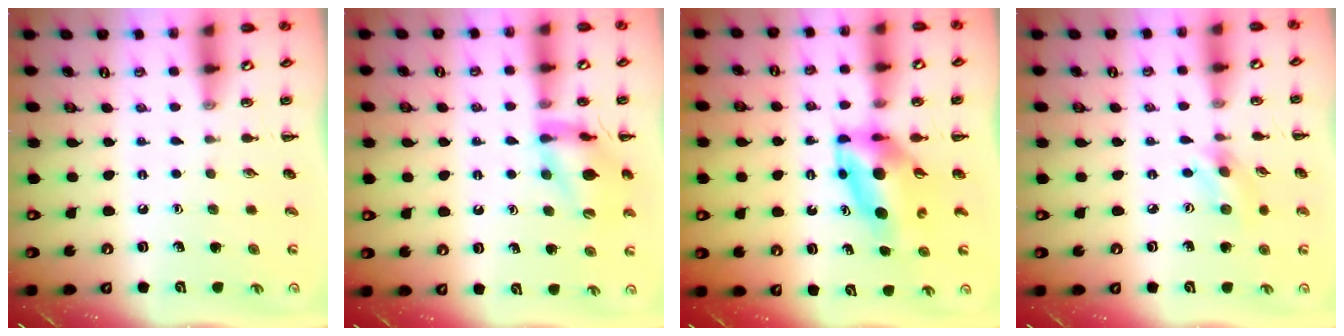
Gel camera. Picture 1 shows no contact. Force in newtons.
{"total": 14.7, "press": 14.6, "slide": 1.4}
{"total": 7.2, "press": 6.9, "slide": 2.0}
{"total": 2.8, "press": 2.7, "slide": 0.6}